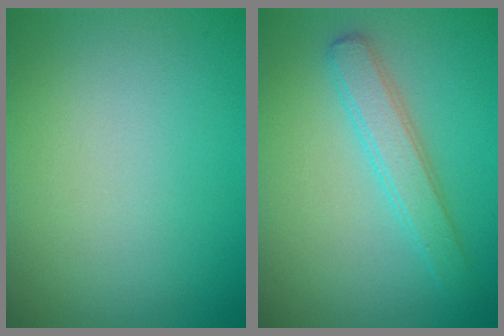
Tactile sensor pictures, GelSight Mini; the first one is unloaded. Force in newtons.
{"total": 2.8, "press": 2.8, "slide": 0.1}